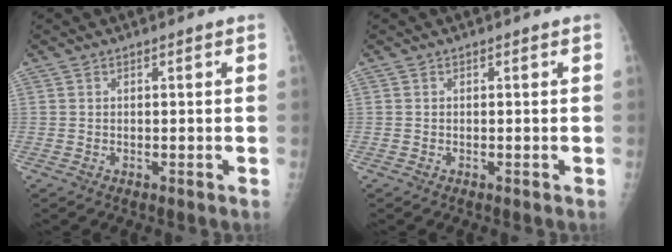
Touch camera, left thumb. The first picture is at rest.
{"total": 0.0}